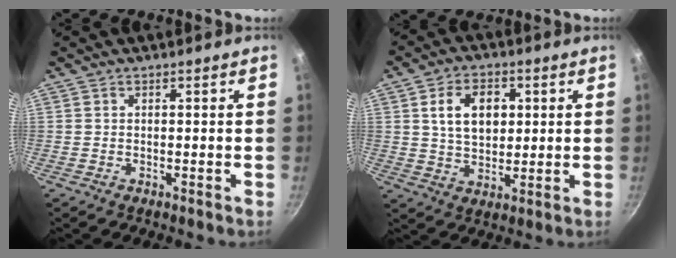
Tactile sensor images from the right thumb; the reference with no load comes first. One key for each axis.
{"total": 10.0, "fx": 2.5, "fy": 6.8, "fz": 6.8, "tx": -0.093, "ty": -0.002, "tz": 0.045}